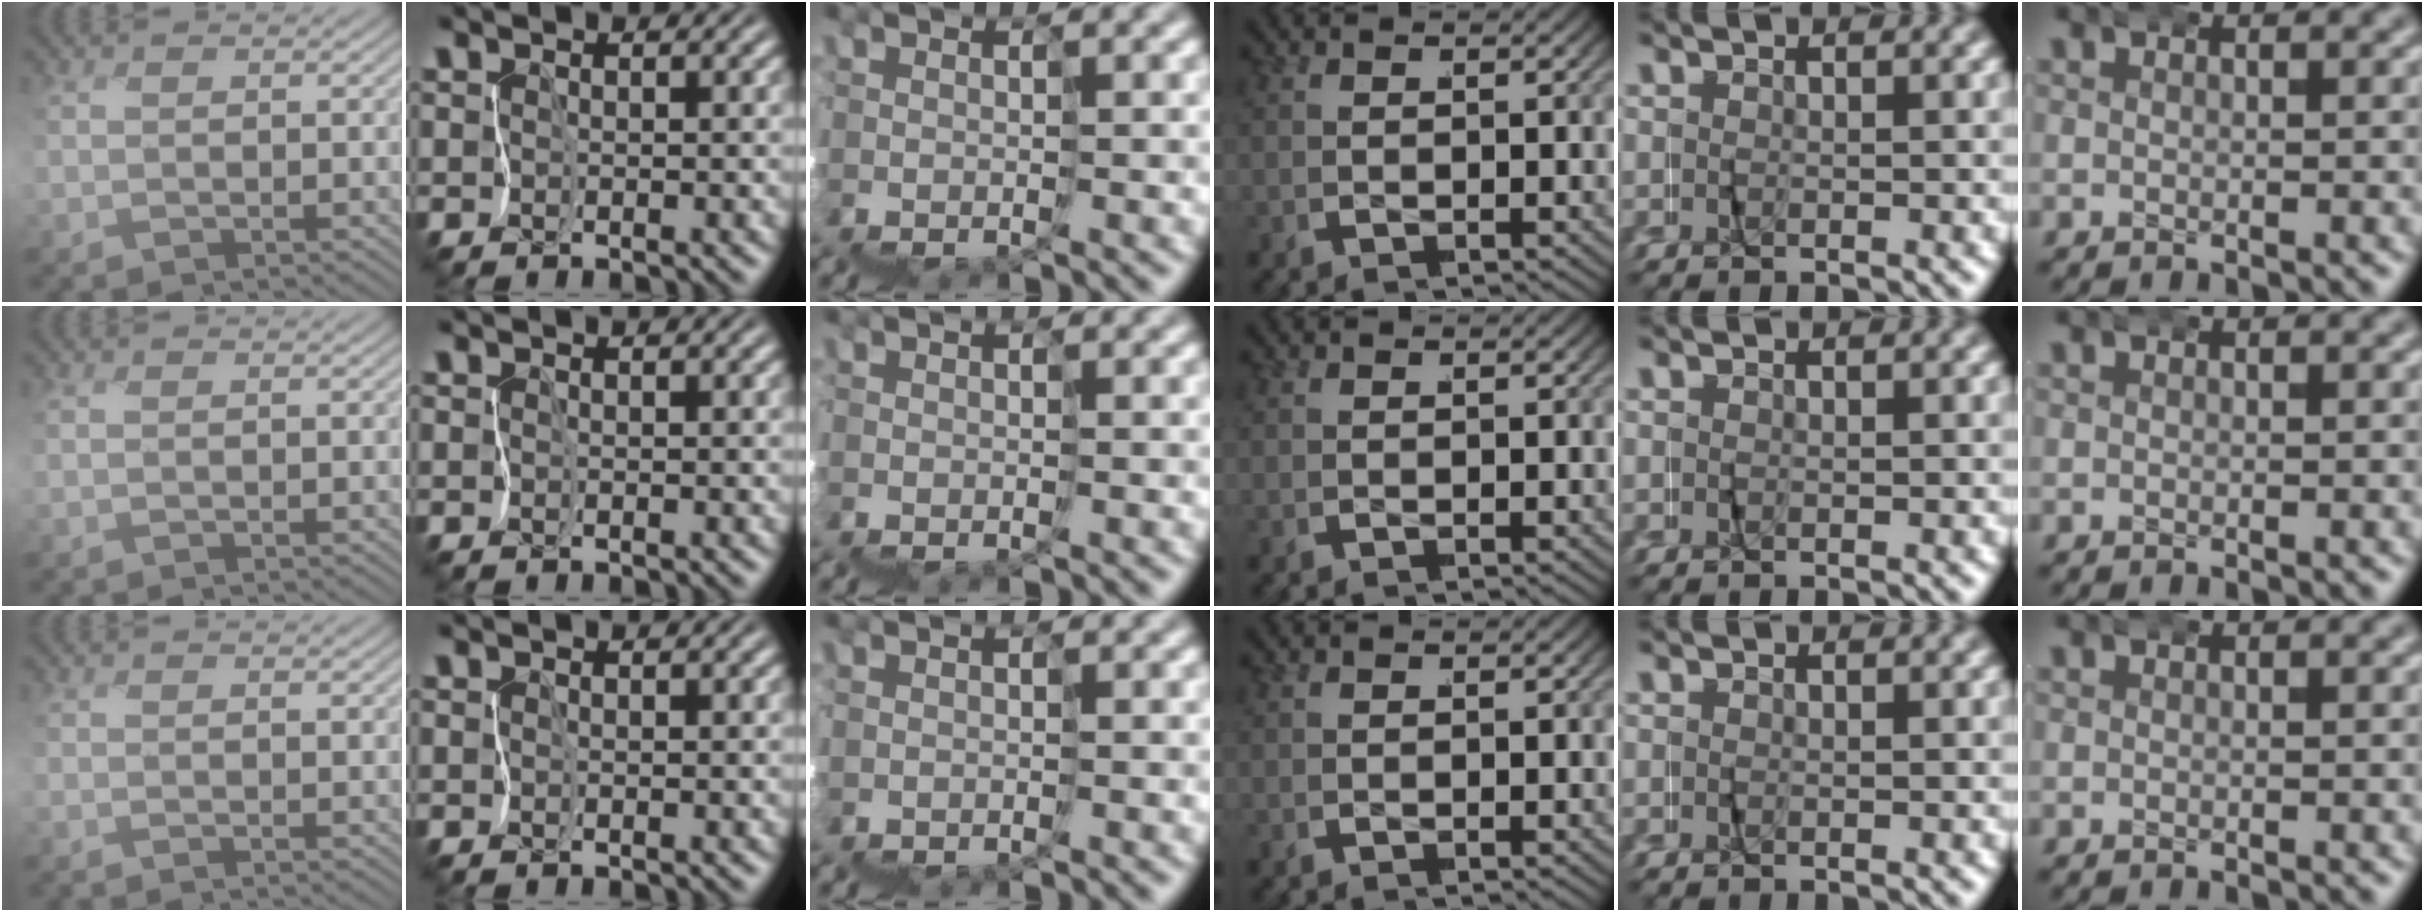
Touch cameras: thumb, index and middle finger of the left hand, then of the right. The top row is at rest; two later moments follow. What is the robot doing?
{"motion": "wrap", "object": "napkin"}